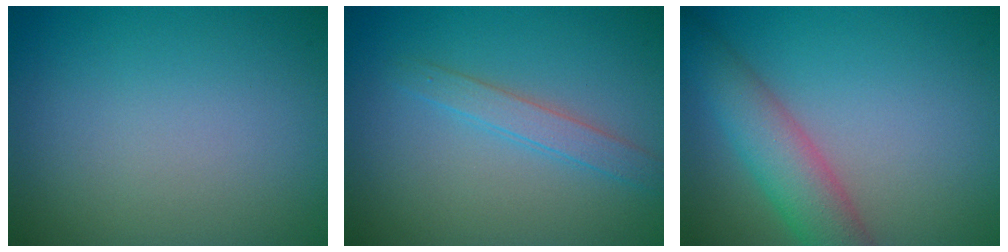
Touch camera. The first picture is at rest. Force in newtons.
{"total": 2.0, "press": 2.0, "slide": 0.2}
{"total": 4.9, "press": 4.9, "slide": 0.2}